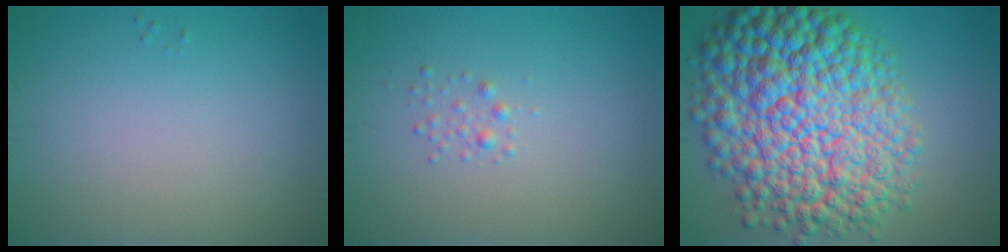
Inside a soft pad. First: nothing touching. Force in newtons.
{"total": 0.9, "press": 0.9, "slide": 0.0}
{"total": 15.6, "press": 15.6, "slide": 0.2}